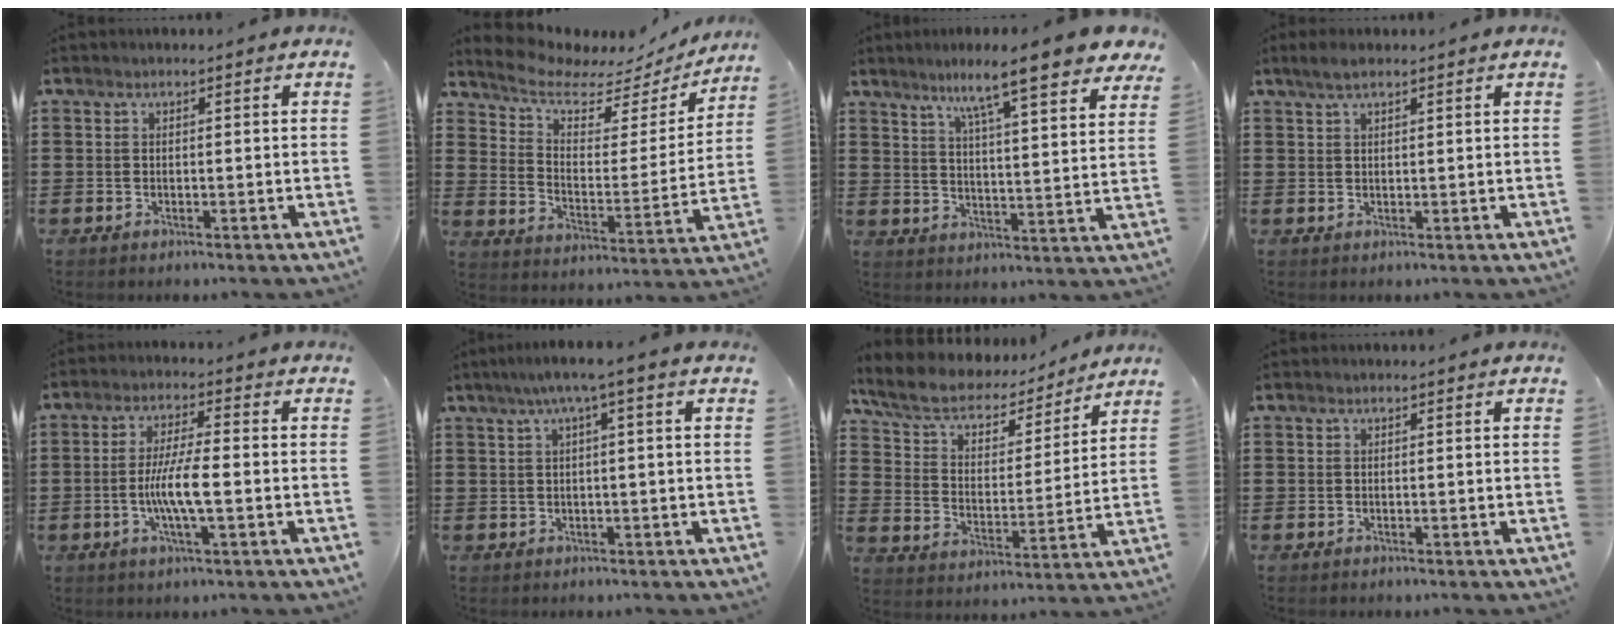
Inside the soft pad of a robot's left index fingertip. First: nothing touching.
{"total": 6.1, "force": [5.5, 2.1, 1.8], "torque": [-0.060, -0.040, 0.089]}
{"total": 9.7, "force": [7.6, -0.1, 6.1], "torque": [-0.118, -0.039, 0.118]}
{"total": 2.1, "force": [1.4, 0.5, 1.5], "torque": [-0.030, 0.004, 0.025]}
{"total": 6.8, "force": [-1.4, 1.1, 6.5], "torque": [-0.133, -0.005, -0.033]}
{"total": 3.0, "force": [0.5, -0.4, 2.9], "torque": [-0.055, -0.002, 0.004]}
{"total": 7.1, "force": [6.0, 2.7, 2.6], "torque": [-0.080, -0.032, 0.103]}
{"total": 0.0}